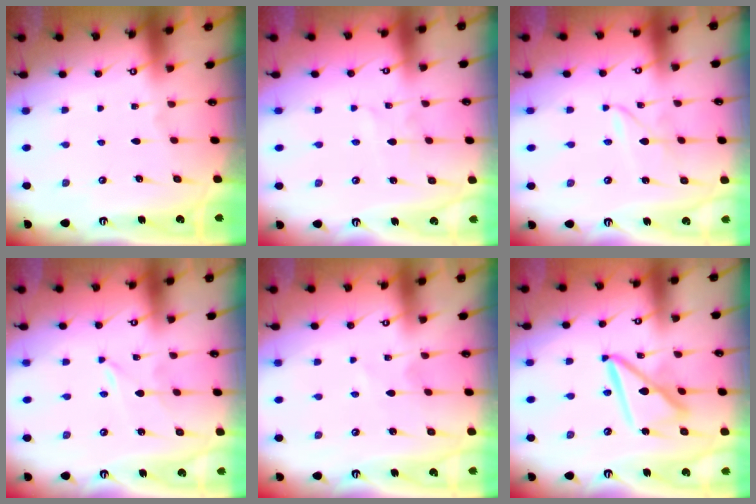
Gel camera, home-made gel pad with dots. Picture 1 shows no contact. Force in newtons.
{"total": 1.9, "press": 1.9, "slide": 0.2}
{"total": 1.9, "press": 1.9, "slide": 0.2}
{"total": 0.0}
{"total": 1.9, "press": 1.8, "slide": 0.3}
{"total": 13.6, "press": 13.6, "slide": 1.4}